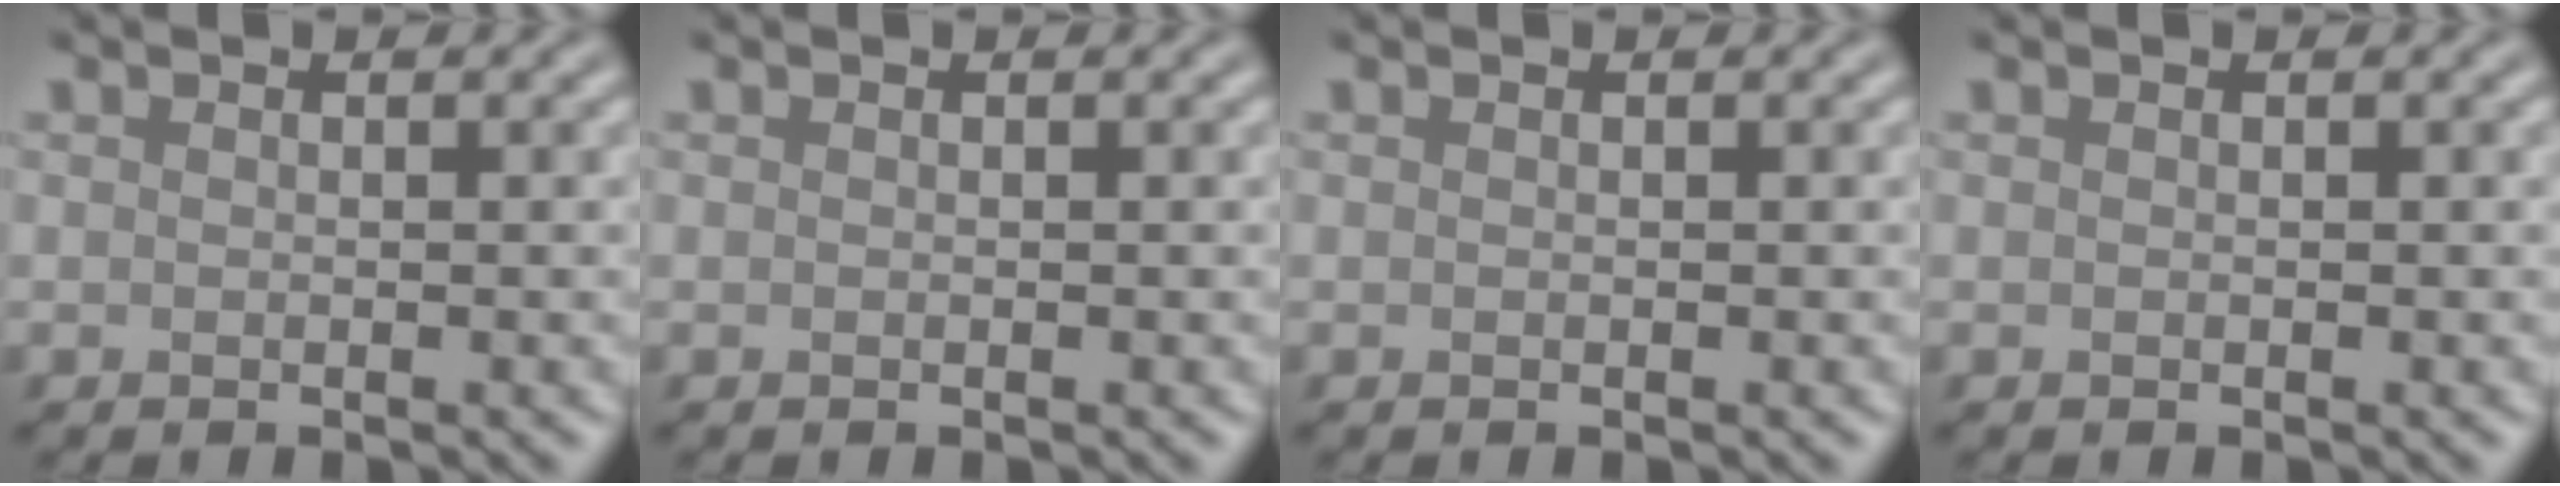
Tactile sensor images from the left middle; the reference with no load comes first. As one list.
[{"total": 0.0}, {"total": 0.0}, {"total": 0.0}]